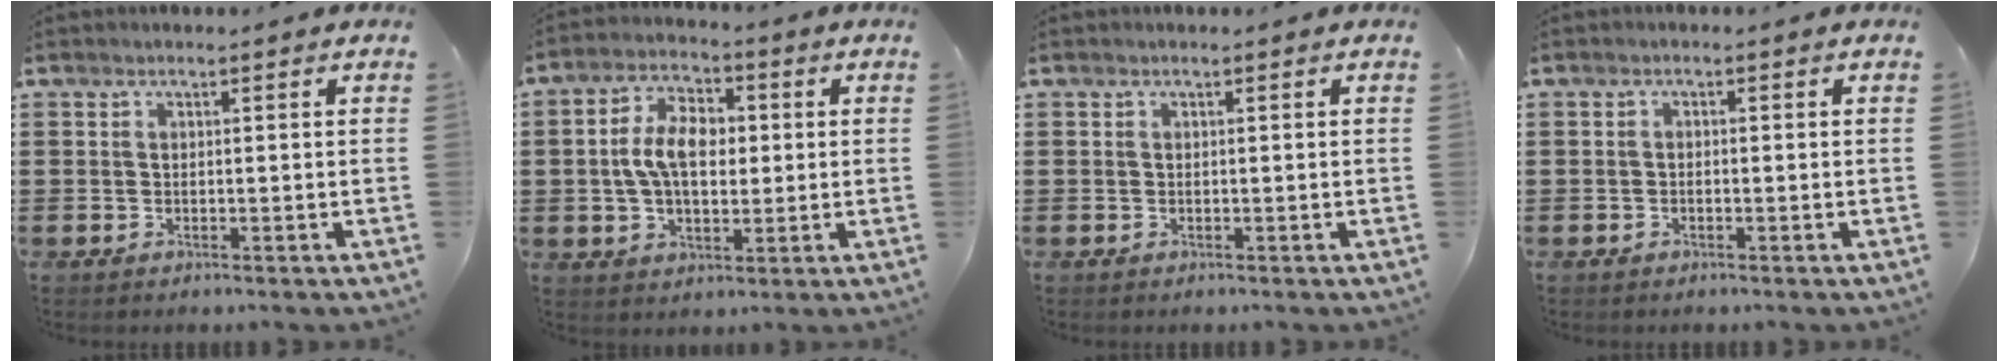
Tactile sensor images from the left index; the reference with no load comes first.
{"total": 8.0, "force": [0.6, 4.7, 6.4], "torque": [-0.142, 0.015, 0.005]}
{"total": 0.0}
{"total": 0.6, "force": [-0.6, 0.2, 0.2], "torque": [-0.007, -0.002, -0.011]}